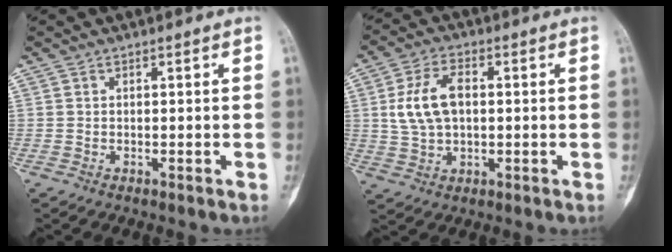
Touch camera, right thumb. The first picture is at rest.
{"total": 9.4, "force": [1.1, 5.6, 7.4], "torque": [-0.145, 0.010, 0.026]}